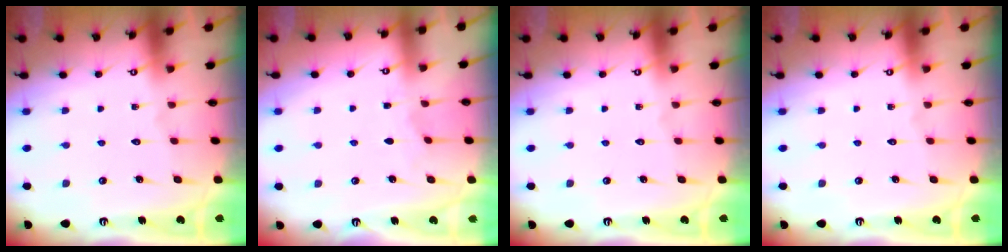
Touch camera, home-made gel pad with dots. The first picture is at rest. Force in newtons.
{"total": 1.8, "press": 1.8, "slide": 0.3}
{"total": 0.0}
{"total": 0.0}